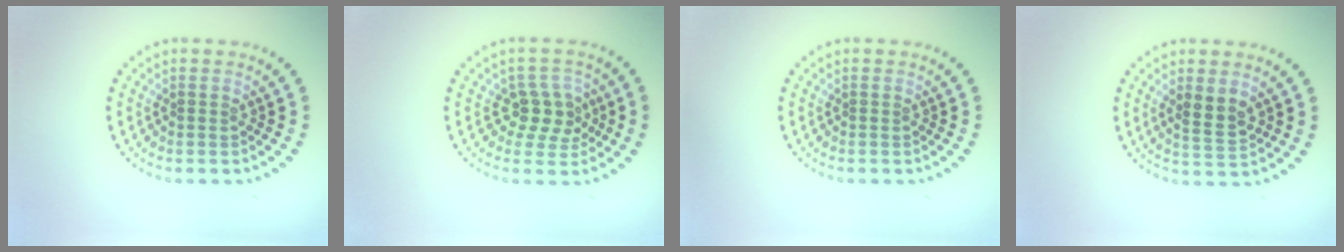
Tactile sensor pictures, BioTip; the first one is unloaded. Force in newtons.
{"total": 3.0, "press": 2.8, "slide": 1.2}
{"total": 0.0}
{"total": 2.6, "press": 2.5, "slide": 0.8}